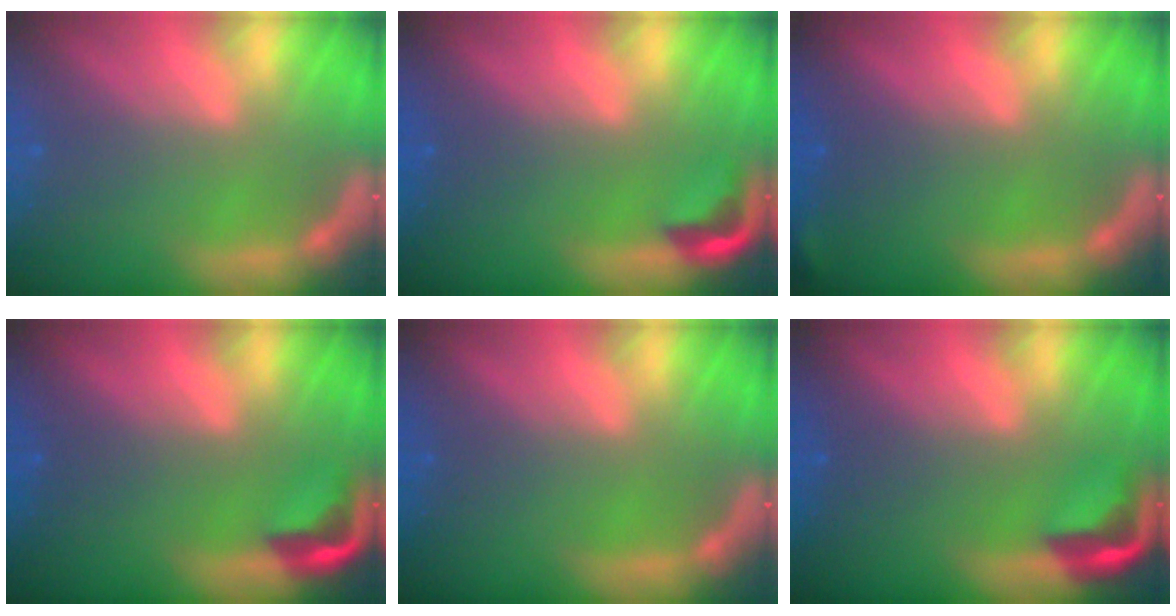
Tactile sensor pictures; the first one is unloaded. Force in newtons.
{"total": 2.4}
{"total": 0.9}
{"total": 2.9}
{"total": 0.0}
{"total": 3.5}